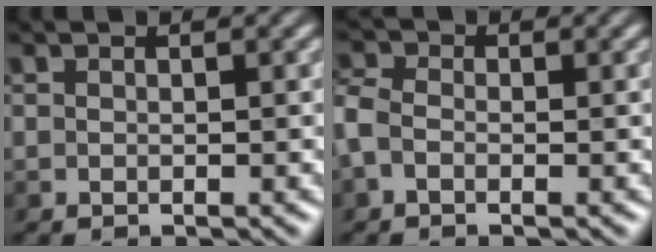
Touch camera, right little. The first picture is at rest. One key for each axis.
{"total": 2.2, "fx": -0.6, "fy": 1.6, "fz": 1.4, "tx": -0.040, "ty": 0.003, "tz": -0.022}